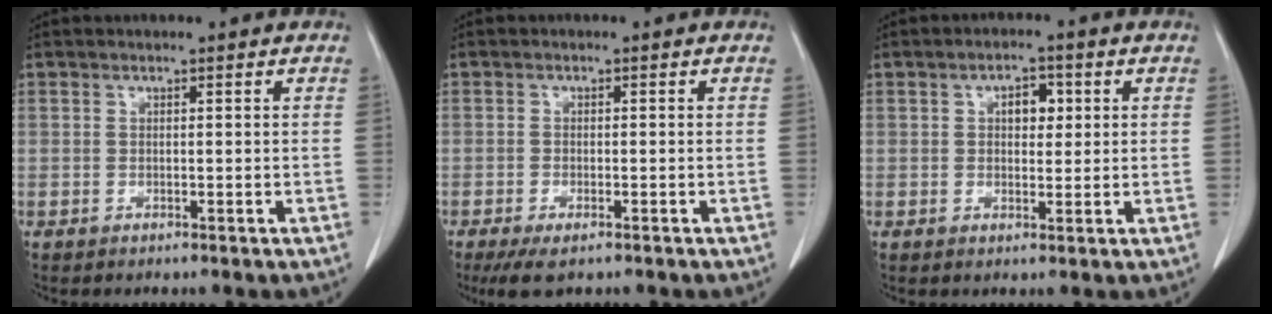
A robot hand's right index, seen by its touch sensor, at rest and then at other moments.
{"total": 4.4, "force": [-2.9, 1.3, 2.9], "torque": [-0.052, -0.010, -0.045]}
{"total": 3.6, "force": [0.9, 2.0, 2.8], "torque": [-0.042, 0.009, 0.014]}